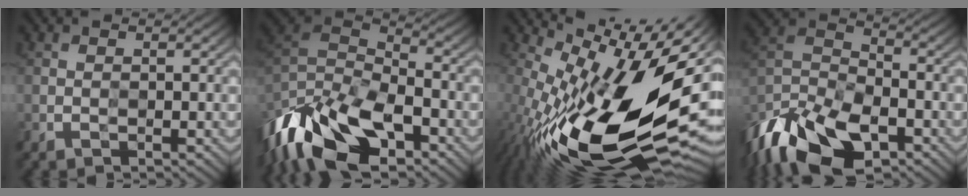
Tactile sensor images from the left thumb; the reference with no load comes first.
{"total": 15.8, "force": [-9.7, 7.1, 10.3], "torque": [-0.261, -0.018, -0.169]}
{"total": 18.1, "force": [-1.0, 7.6, 16.4], "torque": [-0.264, -0.013, -0.022]}
{"total": 14.9, "force": [-10.2, 6.8, 8.5], "torque": [-0.208, -0.015, -0.192]}